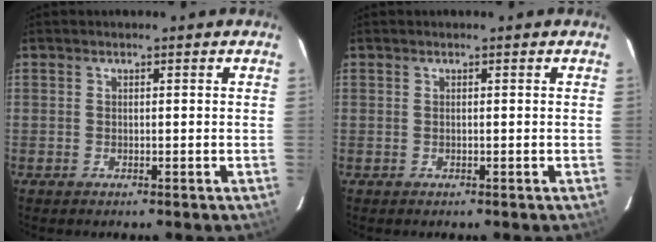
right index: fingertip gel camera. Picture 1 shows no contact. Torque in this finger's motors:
{"motor_torque": [0.00, 0.00, 0.00, 0.00]}